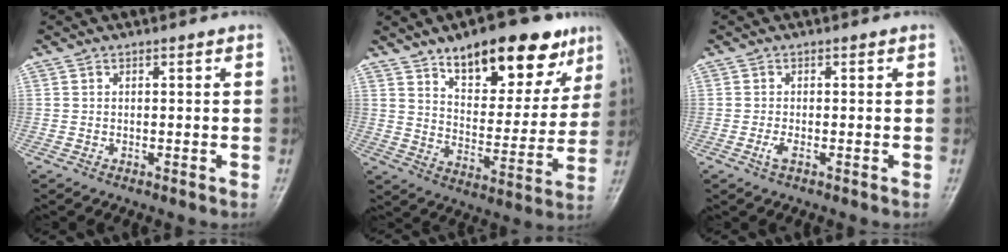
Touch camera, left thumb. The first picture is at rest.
{"total": 20.0, "force": [12.2, 8.8, 13.2], "torque": [-0.138, -0.050, 0.188]}
{"total": 1.5, "force": [-0.5, 0.5, 1.3], "torque": [-0.032, -0.002, -0.012]}